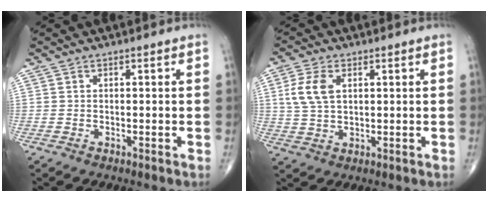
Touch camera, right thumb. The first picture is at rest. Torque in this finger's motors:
{"motor_torque": [-0.54, 0.60, 0.17, -0.08, 0.04]}